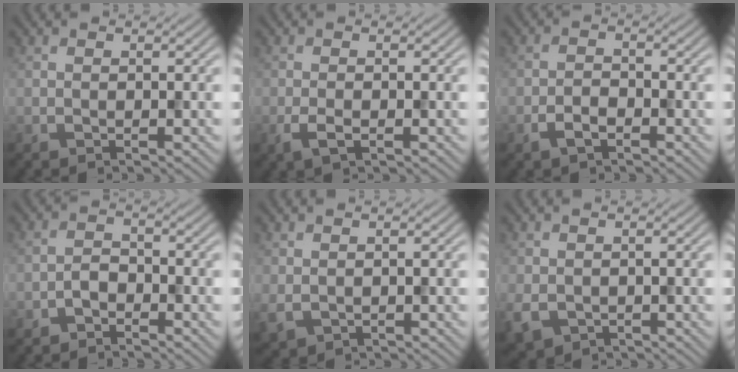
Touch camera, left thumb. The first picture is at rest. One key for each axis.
{"total": 2.4, "fx": -1.1, "fy": 1.0, "fz": 1.9, "tx": -0.045, "ty": -0.004, "tz": -0.024}
{"total": 2.7, "fx": -1.6, "fy": 1.4, "fz": 1.7, "tx": -0.034, "ty": 0.001, "tz": -0.036}
{"total": 2.2, "fx": -1.6, "fy": 1.2, "fz": 0.9, "tx": -0.016, "ty": 0.007, "tz": -0.039}
{"total": 1.7, "fx": 0.1, "fy": 1.4, "fz": 1.0, "tx": -0.032, "ty": -0.007, "tz": 0.004}
{"total": 3.0, "fx": -0.8, "fy": 2.5, "fz": 1.5, "tx": -0.049, "ty": -0.015, "tz": -0.017}